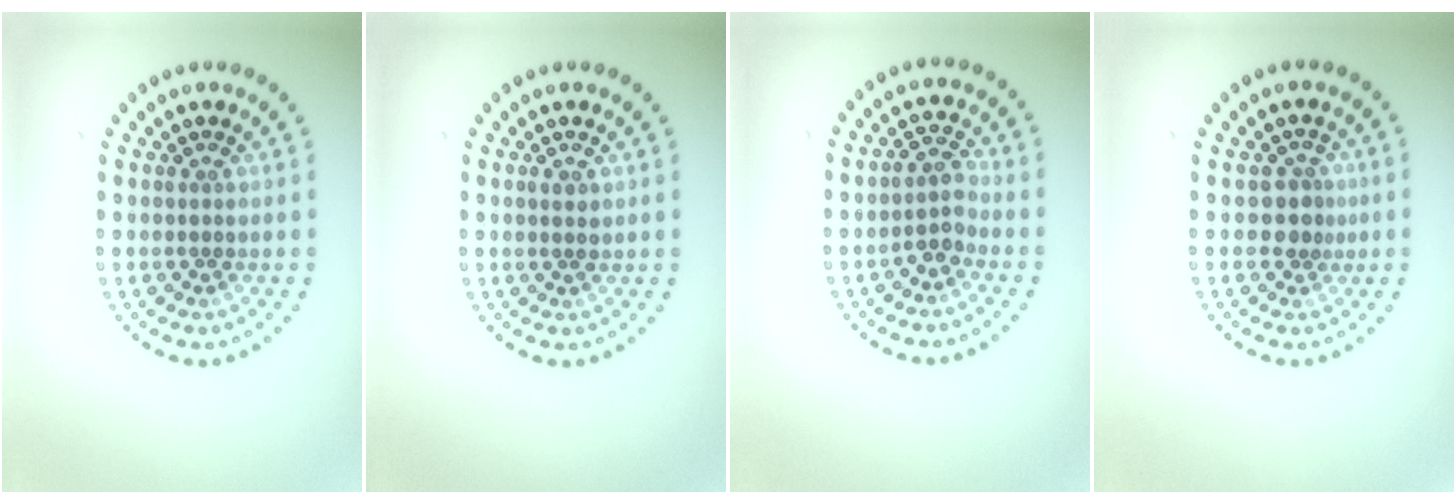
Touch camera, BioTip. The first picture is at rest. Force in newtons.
{"total": 0.9, "press": 0.9, "slide": 0.1}
{"total": 2.0, "press": 1.7, "slide": 1.0}
{"total": 2.1, "press": 1.6, "slide": 1.3}